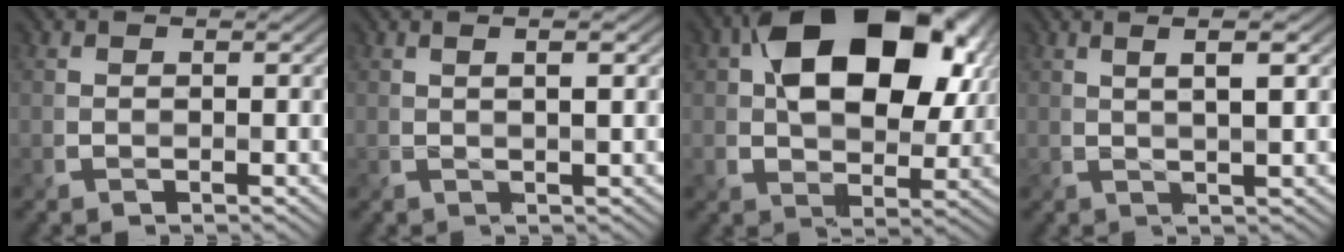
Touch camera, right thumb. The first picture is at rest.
{"total": 2.1, "force": [0.6, -0.1, 2.0], "torque": [-0.023, 0.001, 0.007]}
{"total": 16.2, "force": [4.8, 10.1, 11.7], "torque": [-0.185, 0.018, 0.076]}
{"total": 3.8, "force": [1.5, 0.2, 3.5], "torque": [-0.047, 0.003, 0.019]}